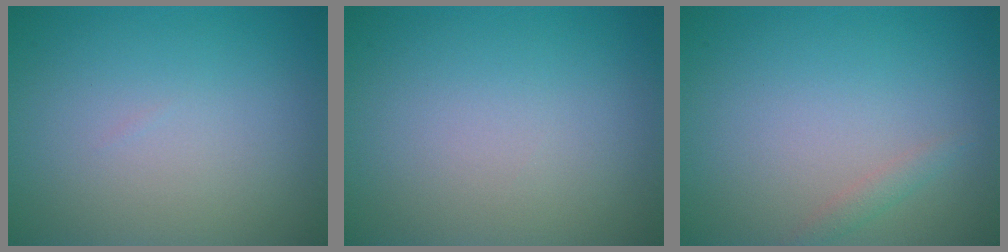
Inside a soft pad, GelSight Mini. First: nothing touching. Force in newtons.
{"total": 0.0}
{"total": 1.0, "press": 1.0, "slide": 0.0}